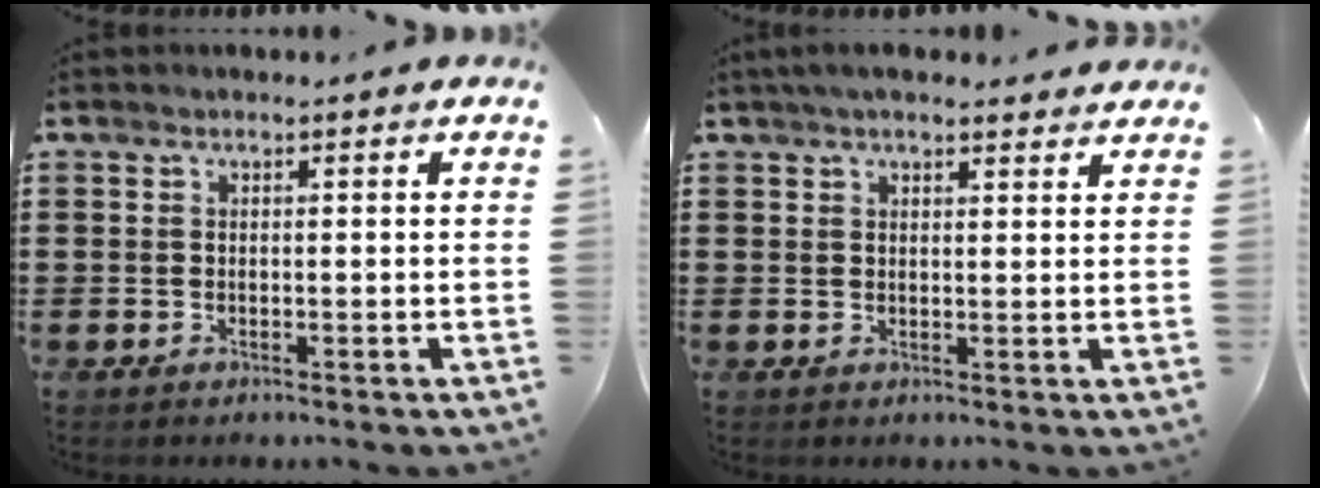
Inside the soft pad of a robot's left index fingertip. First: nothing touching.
{"total": 3.4, "force": [2.9, 0.9, 1.4], "torque": [-0.033, 0.003, 0.055]}